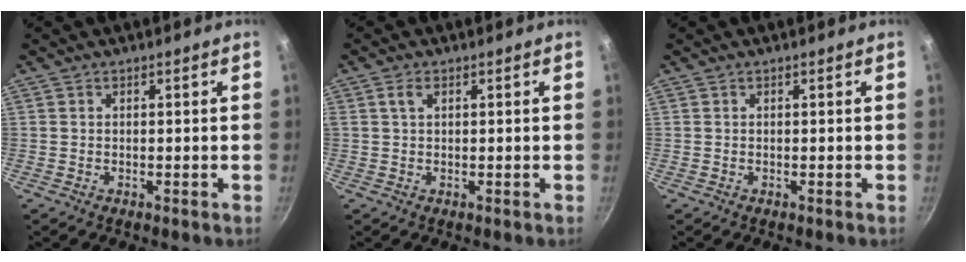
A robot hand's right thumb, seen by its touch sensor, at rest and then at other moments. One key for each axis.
{"total": 2.0, "fx": 0.8, "fy": 0.9, "fz": 1.6, "tx": -0.031, "ty": 0.003, "tz": 0.015}
{"total": 0.0}